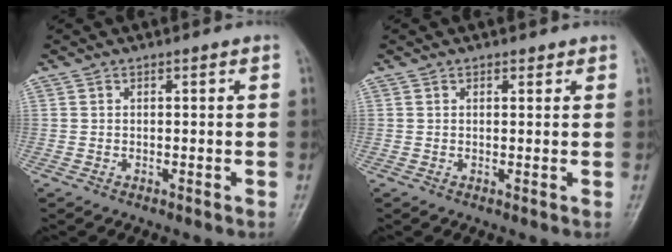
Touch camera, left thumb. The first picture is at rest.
{"total": 1.1, "force": [0.8, 0.7, 0.3], "torque": [0.005, -0.004, 0.007]}